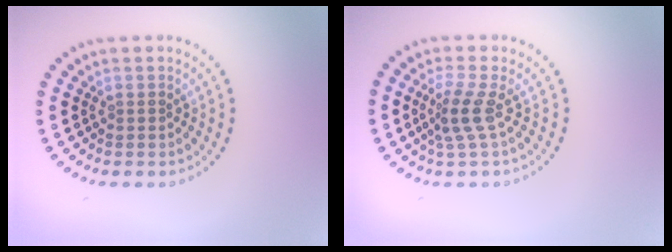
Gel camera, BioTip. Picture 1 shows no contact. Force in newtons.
{"total": 2.5, "press": 1.8, "slide": 1.7}